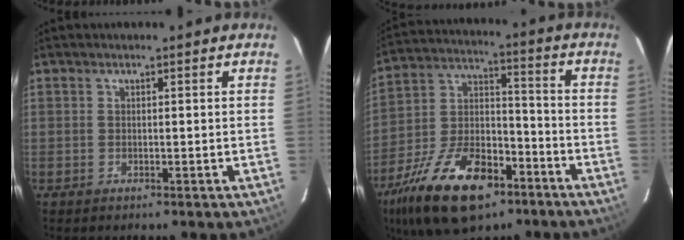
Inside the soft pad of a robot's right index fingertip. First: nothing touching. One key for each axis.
{"total": 21.9, "fx": -13.2, "fy": 10.6, "fz": 13.9, "tx": -0.284, "ty": -0.007, "tz": -0.223}